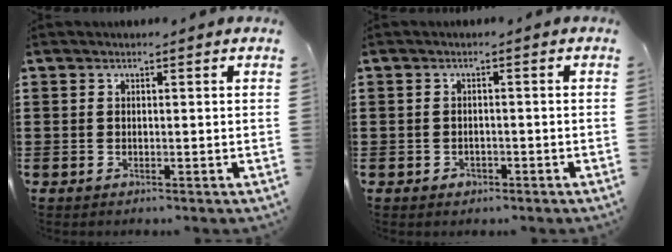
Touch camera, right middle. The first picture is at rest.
{"total": 1.0, "force": [-0.6, 0.8, 0.2], "torque": [-0.007, 0.002, -0.015]}